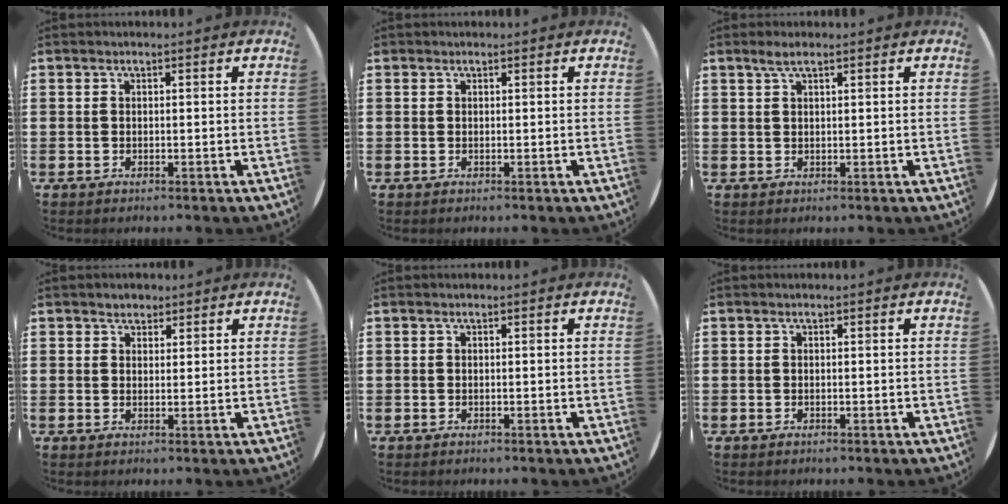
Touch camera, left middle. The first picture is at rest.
{"total": 0.0}
{"total": 1.9, "force": [1.3, 0.3, 1.3], "torque": [-0.026, 0.004, 0.023]}
{"total": 1.6, "force": [1.5, 0.7, 0.0], "torque": [0.005, -0.001, 0.028]}
{"total": 0.0}
{"total": 0.0}